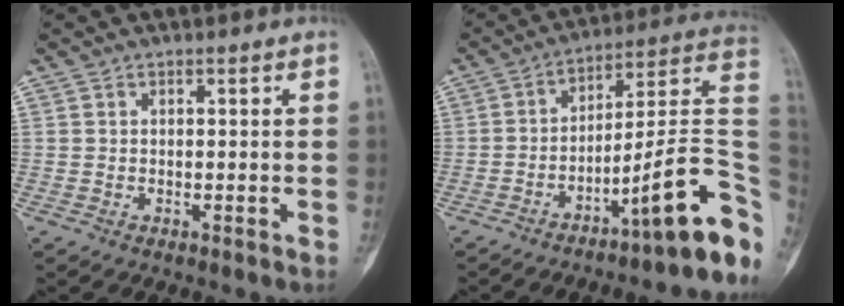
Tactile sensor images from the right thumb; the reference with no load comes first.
{"total": 18.9, "force": [-8.1, 3.5, 16.7], "torque": [-0.197, 0.084, -0.113]}